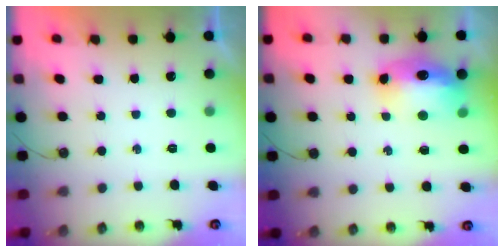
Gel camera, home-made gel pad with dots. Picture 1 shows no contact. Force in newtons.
{"total": 13.8, "press": 13.8, "slide": 1.3}